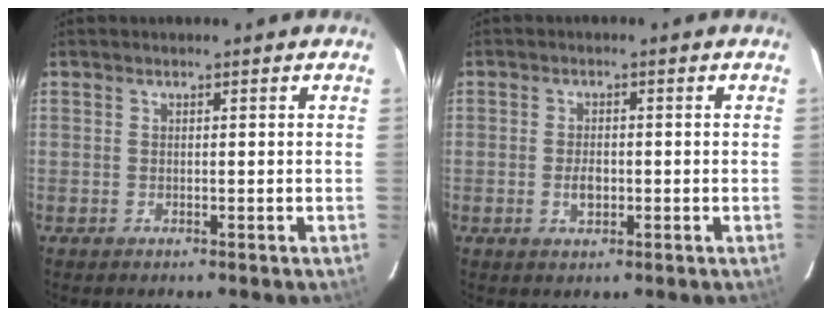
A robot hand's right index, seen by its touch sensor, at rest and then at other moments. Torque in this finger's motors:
{"motor_torque": [0.65, 0.03, 0.06, 0.02]}